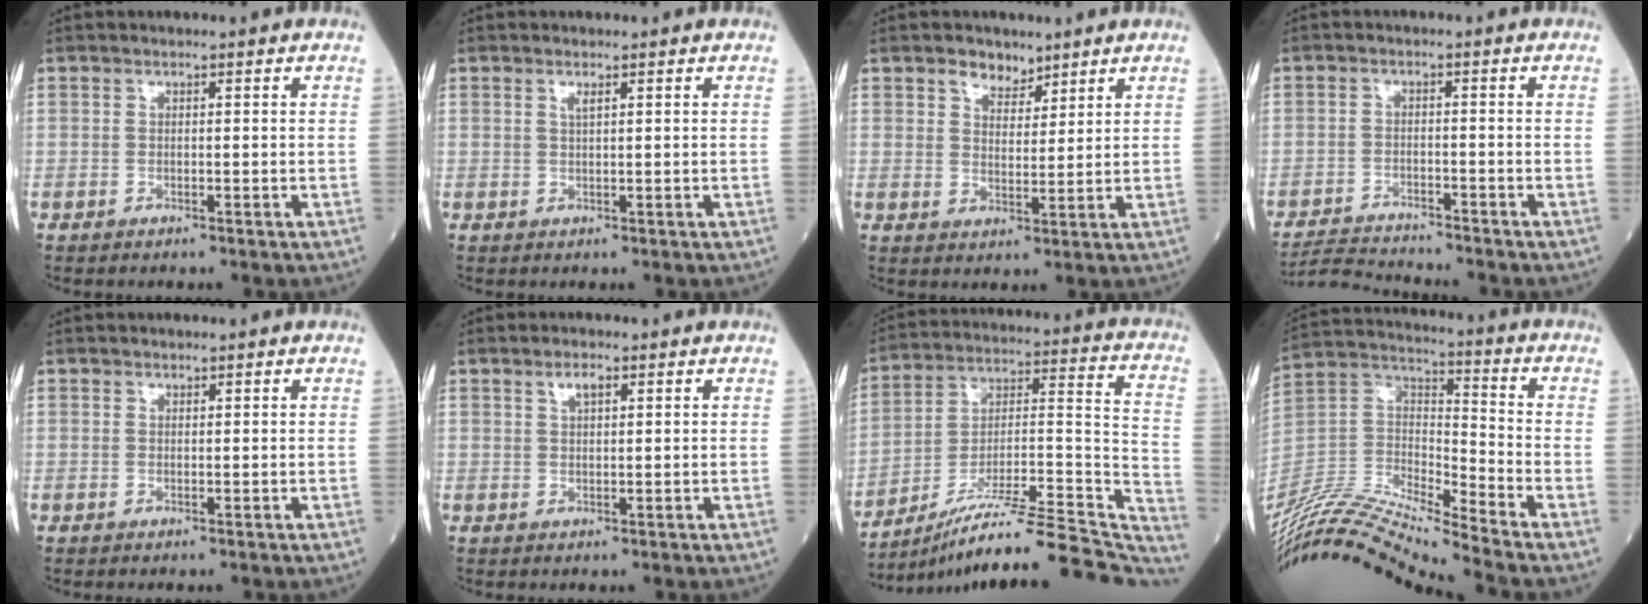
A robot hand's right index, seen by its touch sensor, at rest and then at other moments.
{"total": 1.0, "force": [0.6, 0.0, 0.8], "torque": [-0.019, -0.003, 0.011]}
{"total": 3.7, "force": [2.8, 2.1, 1.2], "torque": [-0.019, 0.001, 0.051]}
{"total": 4.9, "force": [-4.9, -0.7, 0.0], "torque": [-0.005, -0.016, -0.089]}
{"total": 0.0}
{"total": 2.0, "force": [1.1, 0.6, 1.6], "torque": [-0.031, 0.002, 0.021]}
{"total": 28.5, "force": [-25.3, 1.0, 13.0], "torque": [-0.132, 0.003, -0.375]}
{"total": 18.7, "force": [-17.1, -1.4, 7.4], "torque": [-0.150, 0.019, -0.320]}